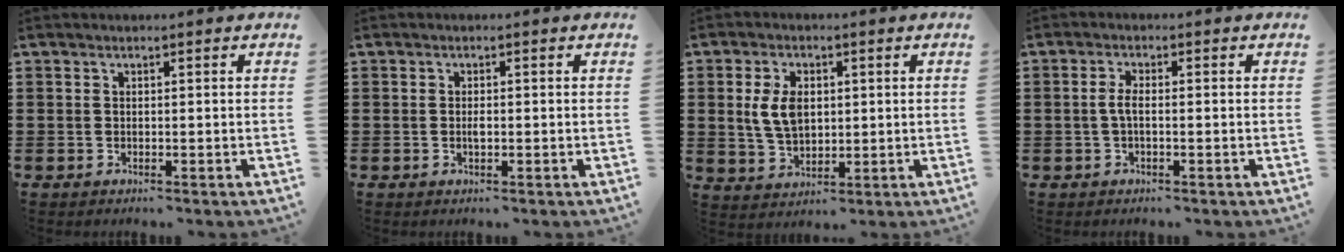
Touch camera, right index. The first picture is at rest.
{"total": 1.2, "force": [-0.1, 0.5, 1.1], "torque": [-0.020, 0.001, -0.003]}
{"total": 6.3, "force": [1.0, 3.8, 4.8], "torque": [-0.117, 0.008, 0.012]}
{"total": 2.3, "force": [-0.3, 0.8, 2.2], "torque": [-0.054, -0.002, -0.012]}